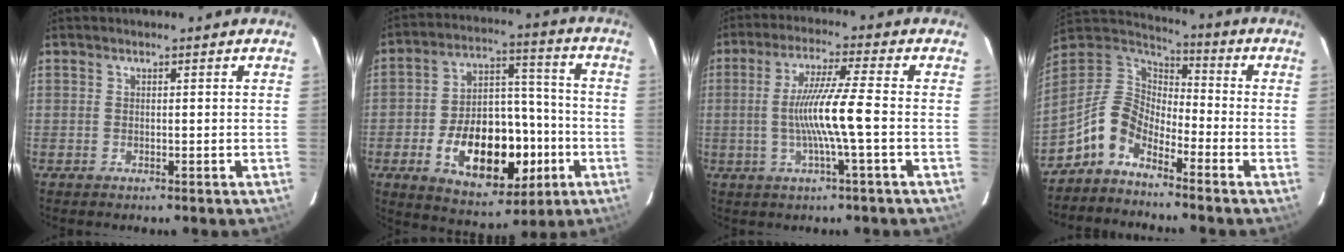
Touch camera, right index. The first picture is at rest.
{"total": 19.8, "force": [-6.4, 11.8, 14.5], "torque": [-0.274, 0.025, -0.079]}
{"total": 9.4, "force": [-1.7, -1.1, 9.2], "torque": [-0.177, -0.004, -0.028]}
{"total": 9.5, "force": [-6.4, 5.0, 5.0], "torque": [-0.108, 0.026, -0.141]}